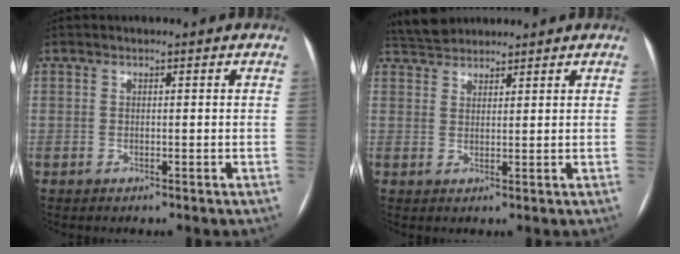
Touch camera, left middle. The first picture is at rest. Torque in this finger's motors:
{"motor_torque": [0.22, -0.25, -0.05, -0.01]}